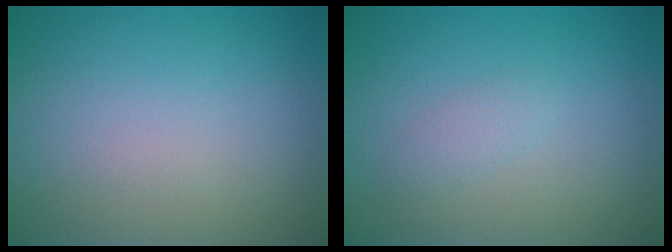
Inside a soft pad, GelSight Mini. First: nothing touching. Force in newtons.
{"total": 1.0, "press": 1.0, "slide": 0.0}